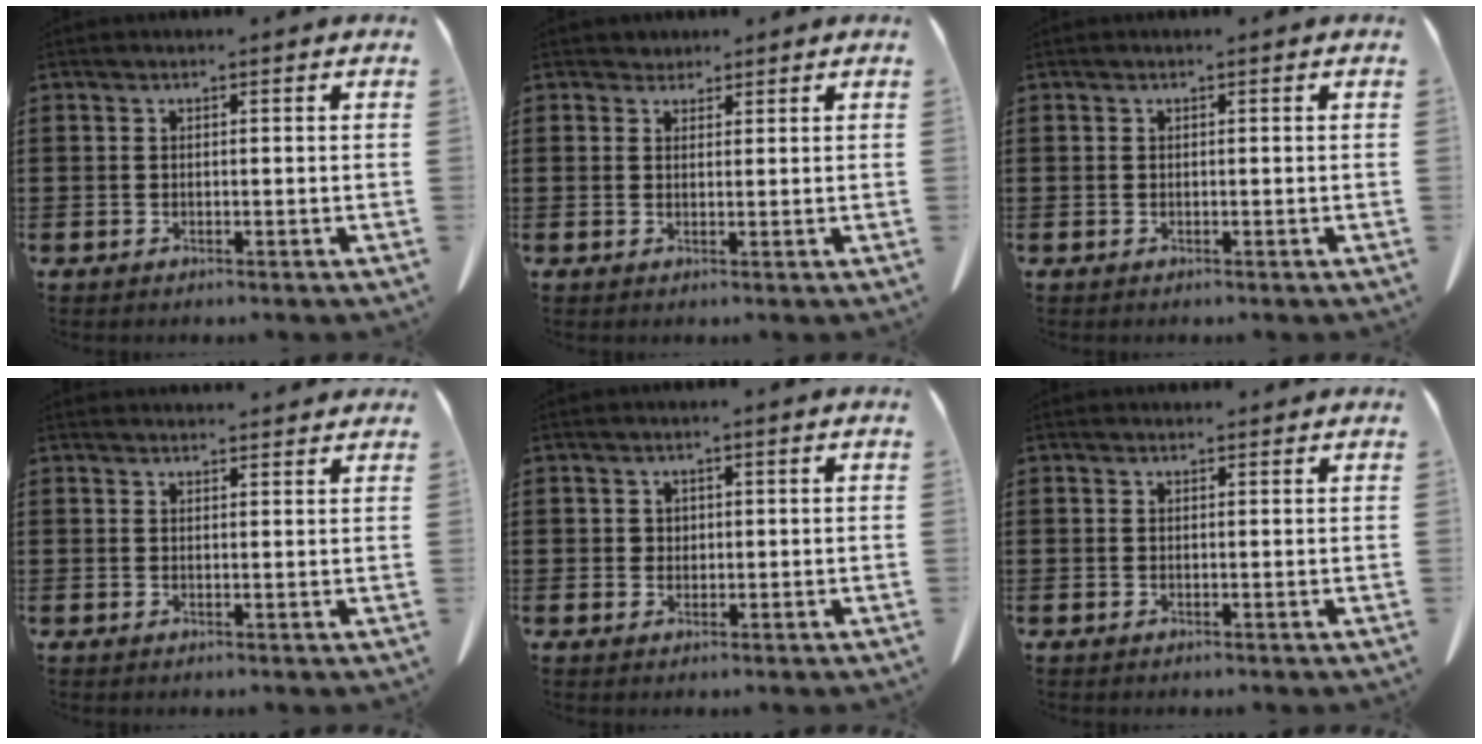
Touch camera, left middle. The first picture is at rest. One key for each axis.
{"total": 1.7, "fx": 1.5, "fy": 0.9, "fz": 0.1, "tx": -0.006, "ty": 0.005, "tz": 0.029}
{"total": 0.0}
{"total": 2.2, "fx": 2.1, "fy": 0.2, "fz": 0.3, "tx": -0.003, "ty": -0.005, "tz": 0.039}
{"total": 1.4, "fx": 0.5, "fy": 1.3, "fz": 0.4, "tx": -0.010, "ty": 0.007, "tz": 0.010}
{"total": 0.7, "fx": 0.7, "fy": 0.2, "fz": 0.1, "tx": -0.004, "ty": 0.001, "tz": 0.014}